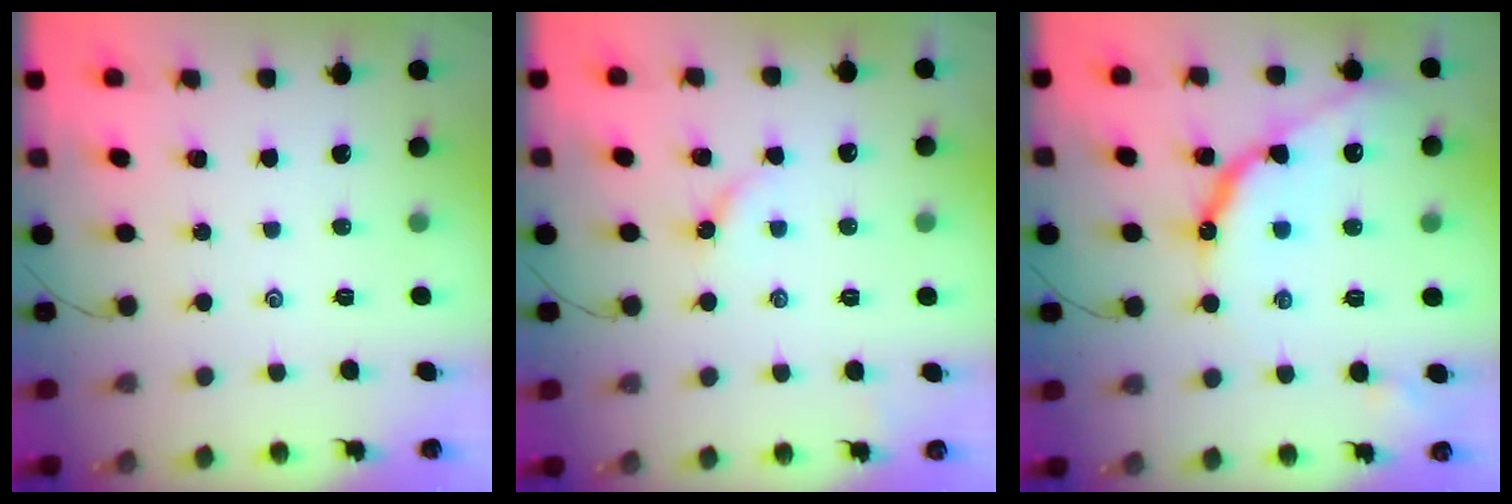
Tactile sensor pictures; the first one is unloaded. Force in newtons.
{"total": 2.7, "press": 2.7, "slide": 0.4}
{"total": 12.9, "press": 12.8, "slide": 0.8}